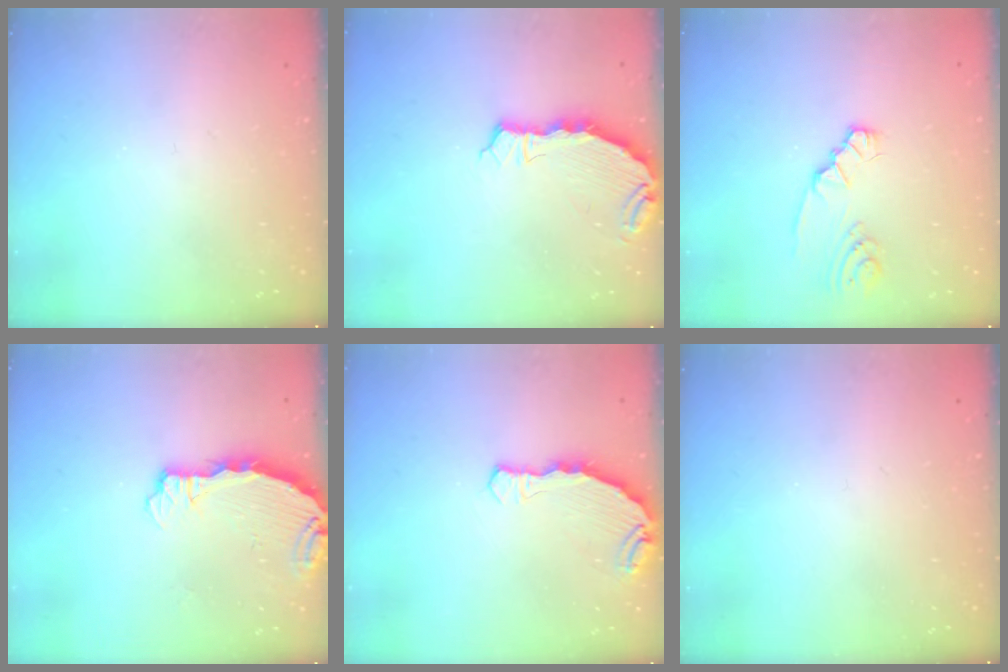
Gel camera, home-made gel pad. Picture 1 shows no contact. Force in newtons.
{"total": 6.9, "press": 5.2, "slide": 4.5}
{"total": 3.4, "press": 3.4, "slide": 0.4}
{"total": 4.4, "press": 4.4, "slide": 0.1}
{"total": 8.0, "press": 6.5, "slide": 4.7}
{"total": 0.0}